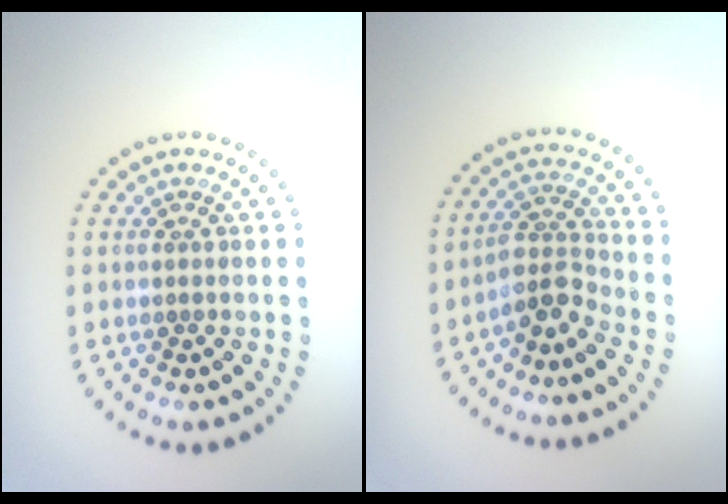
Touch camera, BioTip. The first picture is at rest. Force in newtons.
{"total": 2.9, "press": 2.4, "slide": 1.6}